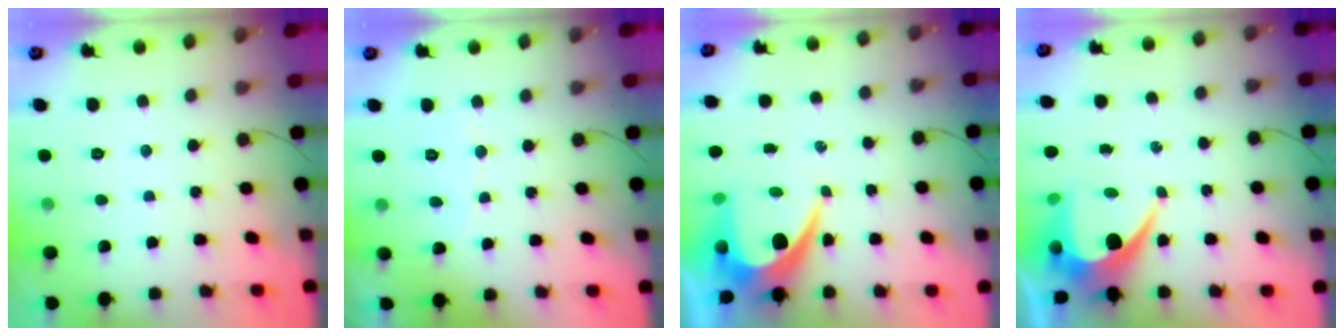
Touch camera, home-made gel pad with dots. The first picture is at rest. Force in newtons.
{"total": 3.6, "press": 3.6, "slide": 0.2}
{"total": 9.9, "press": 9.9, "slide": 0.8}
{"total": 8.6, "press": 8.5, "slide": 0.8}